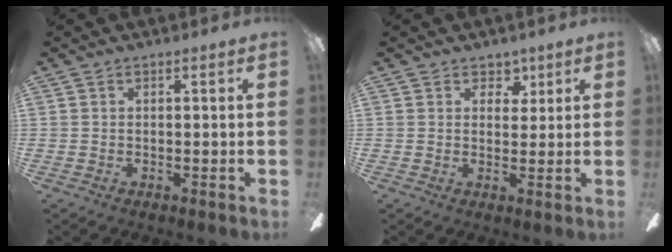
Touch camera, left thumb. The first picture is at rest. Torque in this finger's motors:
{"motor_torque": [0.09, -0.15, -0.42, 0.20, -0.03]}